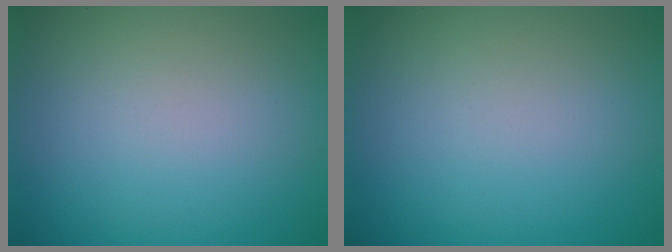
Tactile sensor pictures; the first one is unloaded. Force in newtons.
{"total": 0.0}